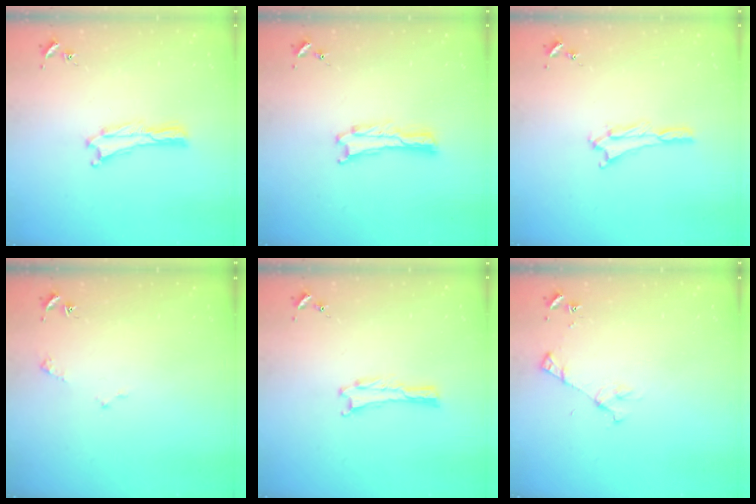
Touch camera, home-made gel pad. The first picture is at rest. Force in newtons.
{"total": 0.0}
{"total": 1.8, "press": 1.8, "slide": 0.1}
{"total": 1.6, "press": 1.6, "slide": 0.2}
{"total": 0.0}
{"total": 3.4, "press": 3.3, "slide": 0.2}